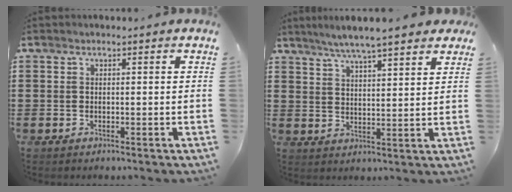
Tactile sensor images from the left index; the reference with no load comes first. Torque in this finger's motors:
{"motor_torque": [2.14, 0.00, 0.92, 0.21]}